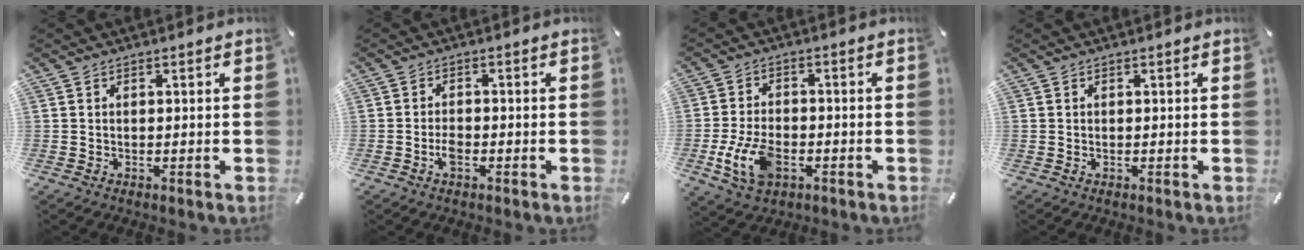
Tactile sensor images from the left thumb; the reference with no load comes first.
{"total": 2.8, "force": [-1.3, 1.4, 2.0], "torque": [-0.042, 0.005, -0.026]}
{"total": 10.0, "force": [-3.3, 6.2, 7.1], "torque": [-0.161, 0.004, -0.058]}
{"total": 0.0}